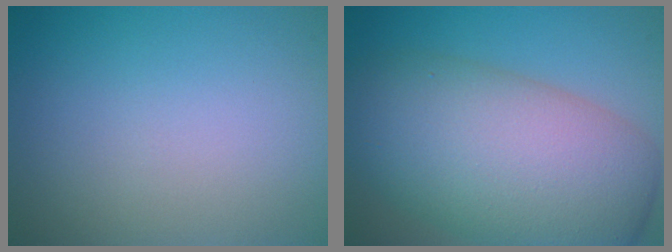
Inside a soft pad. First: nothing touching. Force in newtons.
{"total": 12.4, "press": 12.4, "slide": 0.3}